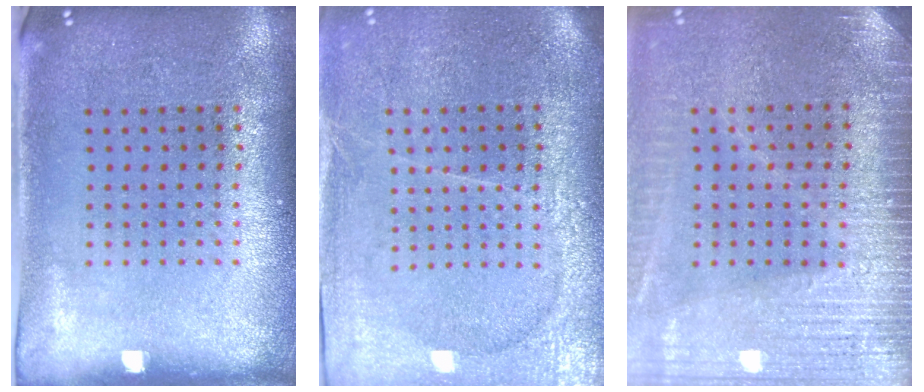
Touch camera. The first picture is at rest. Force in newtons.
{"total": 3.8, "press": 3.4, "slide": 1.7}
{"total": 3.6, "press": 3.2, "slide": 1.6}